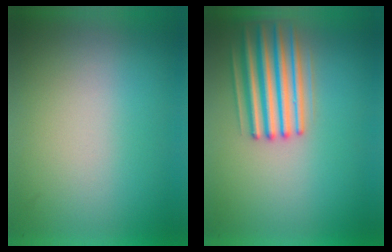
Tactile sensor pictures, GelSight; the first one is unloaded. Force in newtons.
{"total": 4.8}